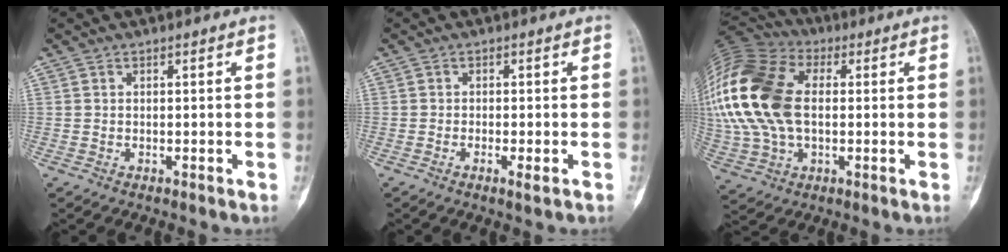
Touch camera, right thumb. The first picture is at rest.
{"total": 1.9, "force": [-0.9, 0.4, 1.7], "torque": [-0.031, -0.003, -0.018]}
{"total": 25.3, "force": [2.6, 15.7, 19.7], "torque": [-0.462, 0.015, 0.046]}